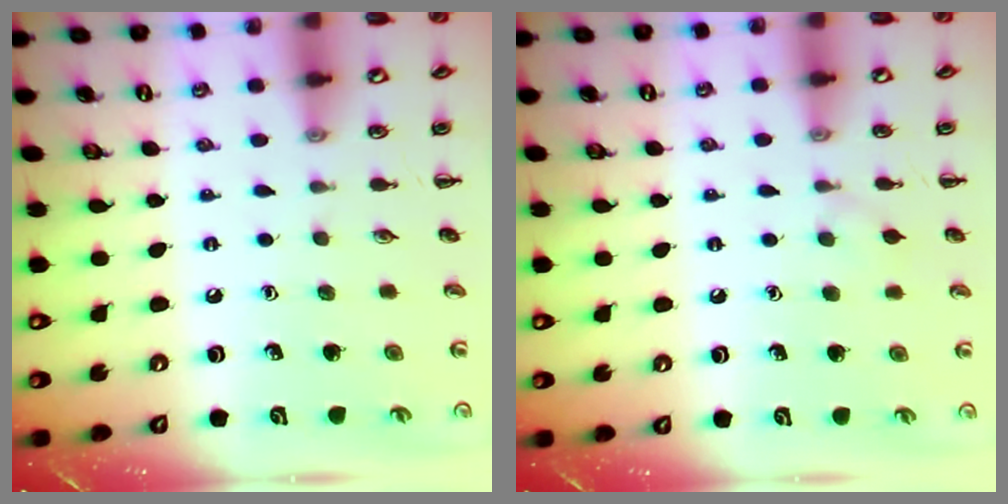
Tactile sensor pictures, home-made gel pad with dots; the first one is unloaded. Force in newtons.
{"total": 4.1, "press": 3.8, "slide": 1.6}